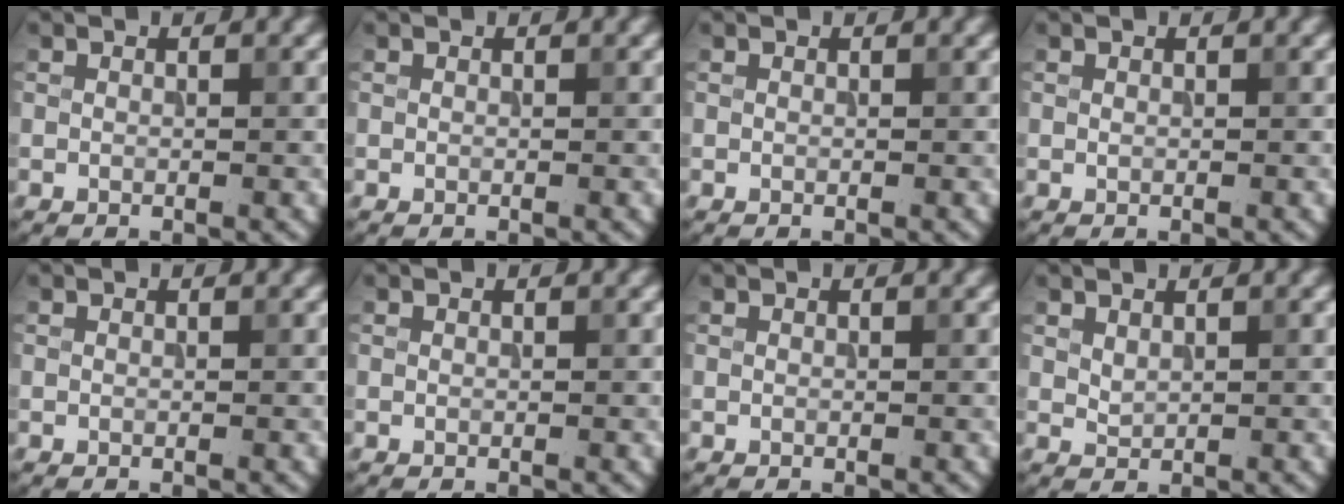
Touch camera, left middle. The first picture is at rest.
{"total": 0.0}
{"total": 0.0}
{"total": 0.0}
{"total": 0.0}
{"total": 0.0}
{"total": 0.0}
{"total": 0.8, "force": [0.6, 0.3, 0.4], "torque": [-0.012, -0.002, 0.018]}